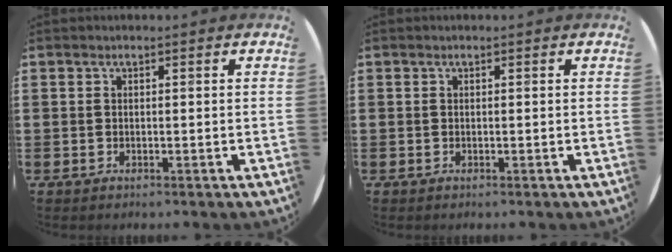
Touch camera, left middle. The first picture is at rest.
{"total": 0.0}